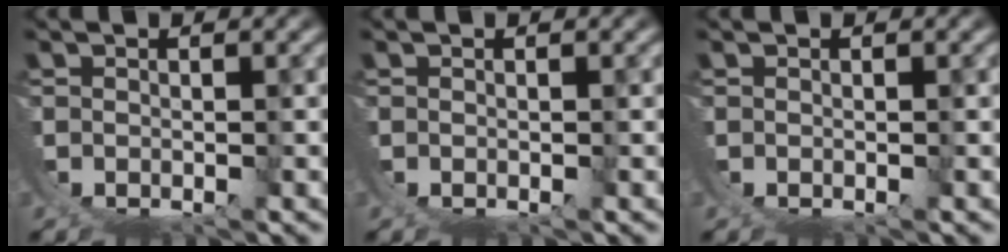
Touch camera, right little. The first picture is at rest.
{"total": 0.0}
{"total": 0.0}